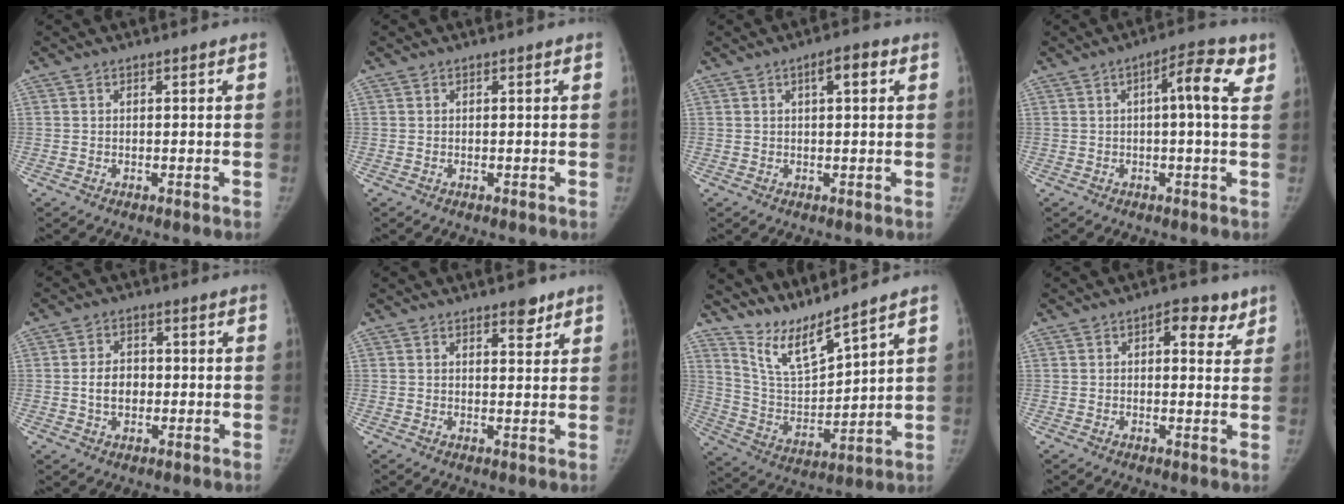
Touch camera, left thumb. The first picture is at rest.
{"total": 0.0}
{"total": 3.9, "force": [1.5, 1.2, 3.3], "torque": [-0.046, 0.007, 0.020]}
{"total": 7.5, "force": [2.2, 1.9, 7.0], "torque": [-0.091, 0.011, 0.023]}
{"total": 5.1, "force": [-0.5, 3.8, 3.4], "torque": [-0.046, 0.011, -0.009]}
{"total": 3.6, "force": [2.5, 1.6, 2.0], "torque": [-0.005, -0.013, 0.033]}
{"total": 10.7, "force": [9.7, 0.4, 4.7], "torque": [-0.085, -0.073, 0.203]}
{"total": 5.9, "force": [3.1, 3.1, 4.0], "torque": [-0.022, -0.008, 0.034]}